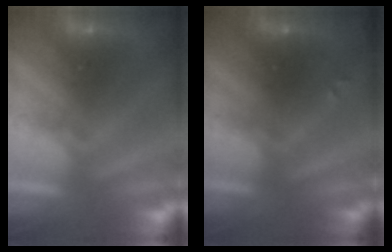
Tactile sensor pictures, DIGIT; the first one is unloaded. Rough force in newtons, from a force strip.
{"total": 2.8}